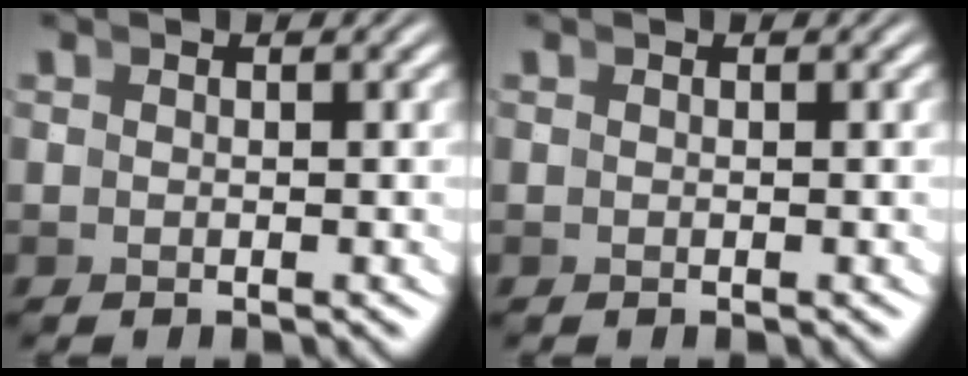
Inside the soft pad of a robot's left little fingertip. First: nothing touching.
{"total": 0.0}